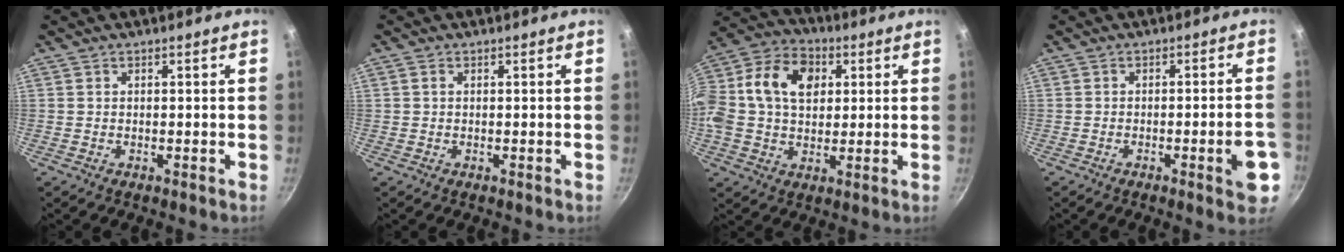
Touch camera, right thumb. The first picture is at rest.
{"total": 0.7, "force": [0.2, 0.5, 0.4], "torque": [-0.007, 0.003, 0.003]}
{"total": 18.3, "force": [3.5, 13.1, 12.3], "torque": [-0.218, 0.028, 0.042]}
{"total": 6.2, "force": [-2.4, 1.3, 5.6], "torque": [-0.062, 0.013, -0.027]}